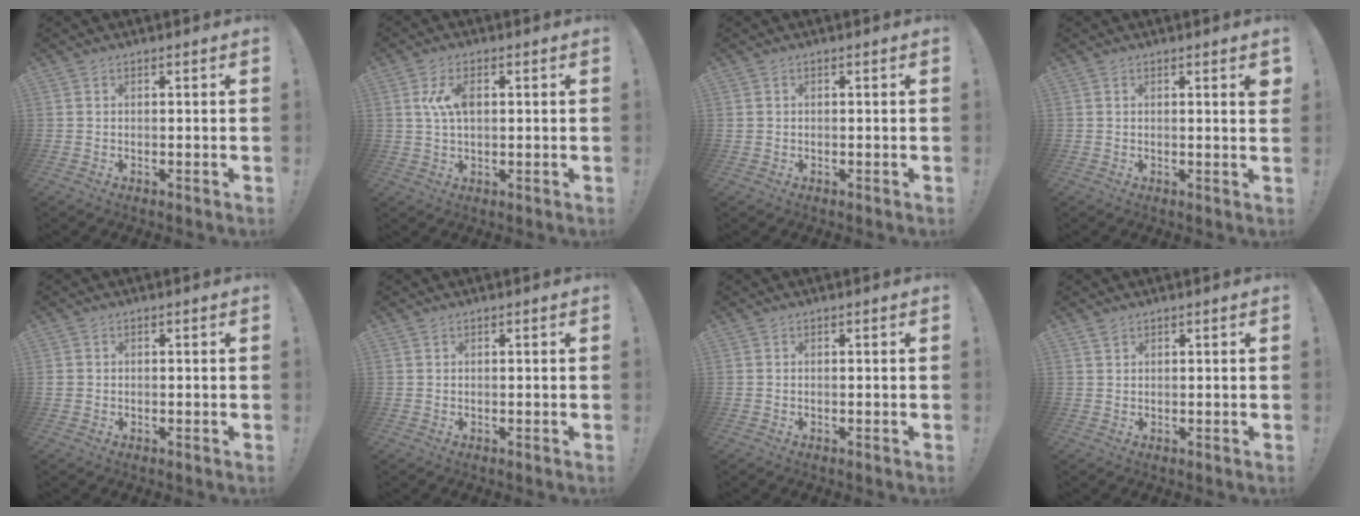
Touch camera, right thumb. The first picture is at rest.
{"total": 6.3, "force": [1.4, 3.5, 5.1], "torque": [-0.106, 0.007, 0.023]}
{"total": 0.5, "force": [0.0, 0.5, 0.0], "torque": [-0.008, 0.005, 0.001]}
{"total": 2.1, "force": [1.1, 0.0, 1.7], "torque": [-0.014, -0.007, 0.014]}
{"total": 1.0, "force": [-0.1, 0.9, 0.1], "torque": [-0.008, 0.006, -0.001]}
{"total": 0.5, "force": [0.3, 0.4, 0.0], "torque": [0.002, -0.002, 0.006]}
{"total": 0.0}
{"total": 1.3, "force": [1.1, 0.6, 0.4], "torque": [-0.004, -0.003, 0.020]}